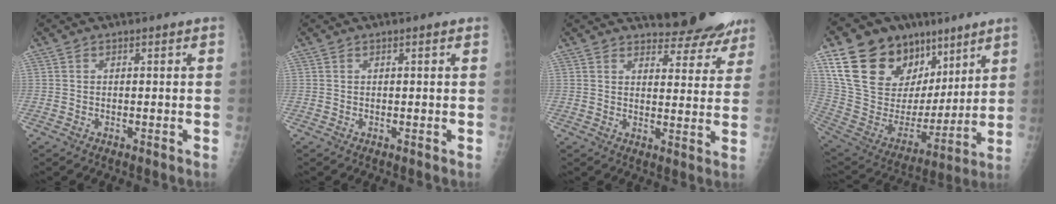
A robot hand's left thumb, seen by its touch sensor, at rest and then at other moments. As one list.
[{"total": 0.6, "force": [0.3, 0.1, 0.5], "torque": [-0.007, 0.002, 0.002]}, {"total": 9.4, "force": [8.8, 3.0, 1.7], "torque": [0.012, -0.066, 0.101]}, {"total": 26.2, "force": [13.9, 17.2, 14.0], "torque": [-0.211, -0.013, 0.260]}]